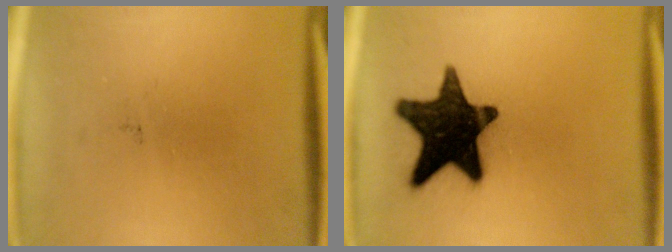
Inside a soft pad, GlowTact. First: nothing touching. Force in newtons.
{"total": 17.9}